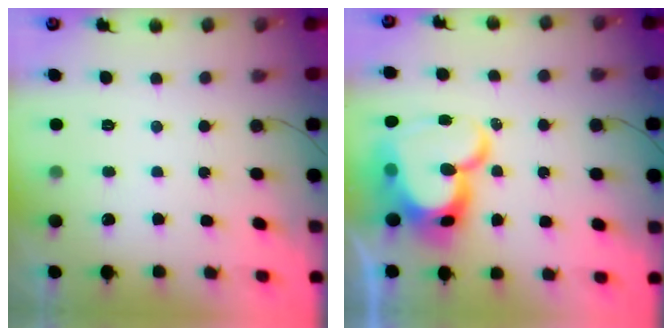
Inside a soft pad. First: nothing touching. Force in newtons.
{"total": 19.9, "press": 19.9, "slide": 1.6}